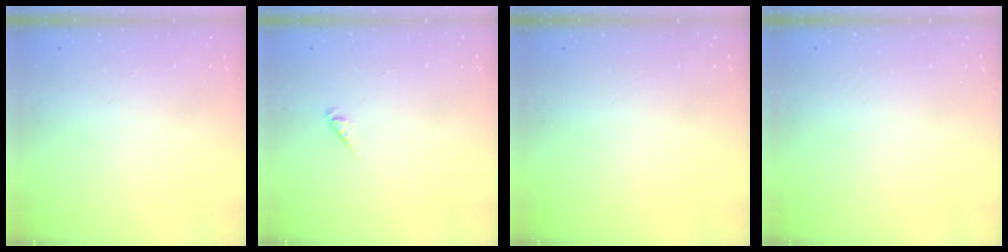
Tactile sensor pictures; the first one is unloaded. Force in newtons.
{"total": 2.4, "press": 2.4, "slide": 0.4}
{"total": 0.0}
{"total": 0.0}